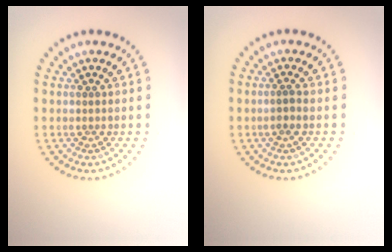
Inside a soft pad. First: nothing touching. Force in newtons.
{"total": 0.9, "press": 0.6, "slide": 0.7}